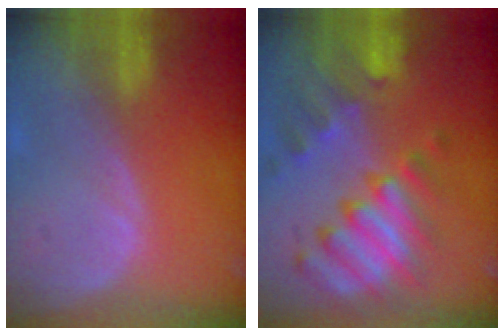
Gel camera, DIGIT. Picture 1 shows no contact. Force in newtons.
{"total": 10.7, "press": 9.2, "slide": 5.5}